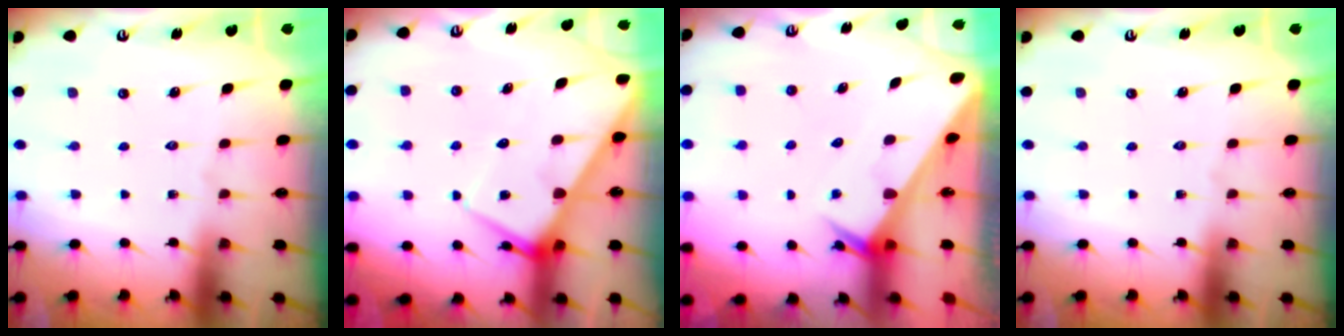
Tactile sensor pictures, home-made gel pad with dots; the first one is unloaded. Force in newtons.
{"total": 7.5, "press": 7.5, "slide": 0.8}
{"total": 3.5, "press": 3.5, "slide": 0.2}
{"total": 0.0}